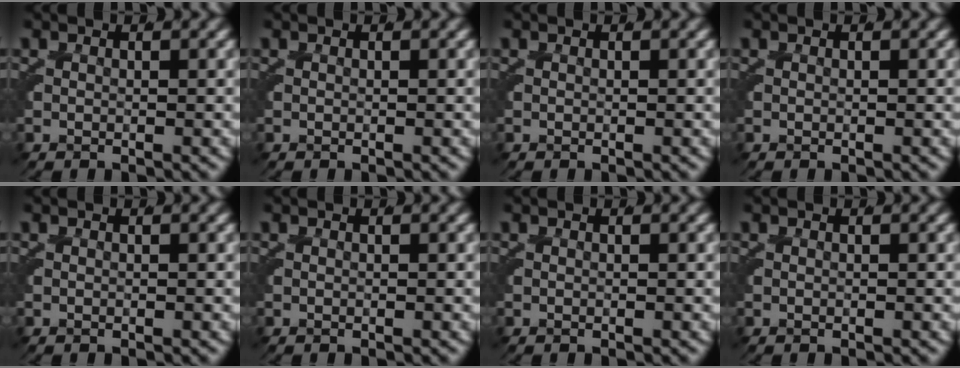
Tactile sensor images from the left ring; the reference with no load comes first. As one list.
[{"total": 0.0}, {"total": 0.0}, {"total": 0.0}, {"total": 0.0}, {"total": 0.0}, {"total": 0.0}, {"total": 0.0}]